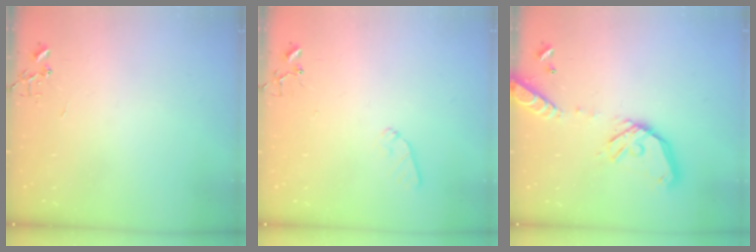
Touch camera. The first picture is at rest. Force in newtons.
{"total": 7.6, "press": 7.6, "slide": 0.6}
{"total": 15.4, "press": 15.1, "slide": 2.8}